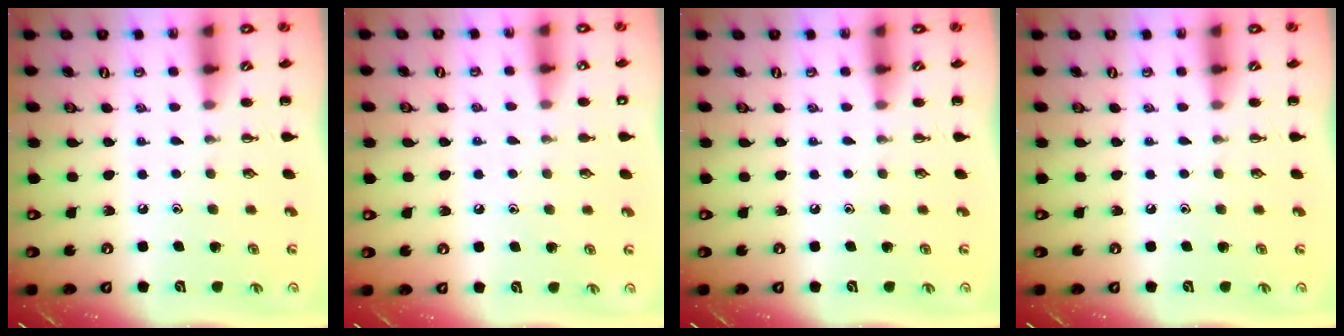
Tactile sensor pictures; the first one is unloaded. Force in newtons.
{"total": 5.4, "press": 5.2, "slide": 1.5}
{"total": 0.0}
{"total": 0.0}